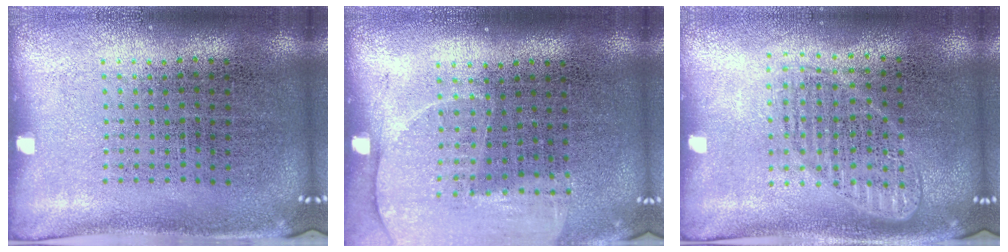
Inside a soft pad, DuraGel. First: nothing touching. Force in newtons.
{"total": 1.4, "press": 1.3, "slide": 0.5}
{"total": 1.6, "press": 1.4, "slide": 0.7}